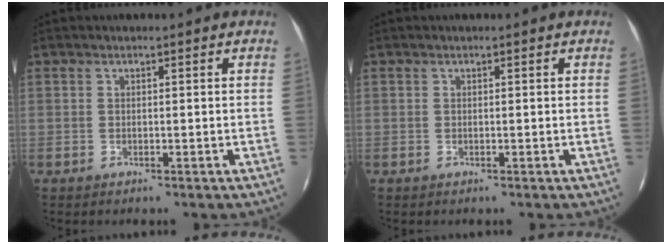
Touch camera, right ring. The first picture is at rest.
{"total": 0.0}